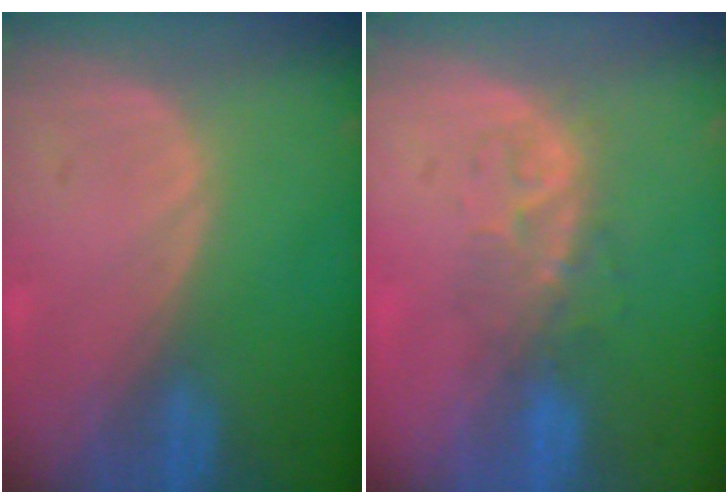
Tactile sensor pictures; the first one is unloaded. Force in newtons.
{"total": 4.1, "press": 4.0, "slide": 1.2}